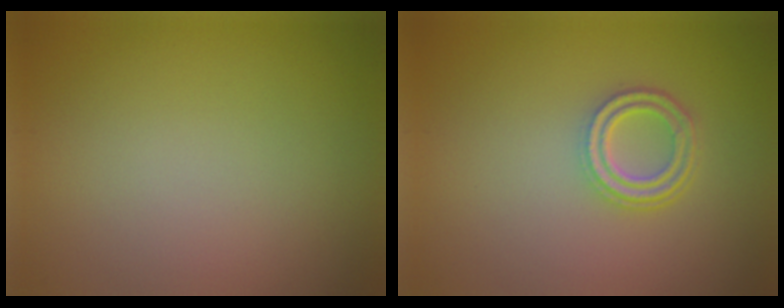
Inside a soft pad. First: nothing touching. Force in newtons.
{"total": 3.4, "press": 2.6, "slide": 2.1}